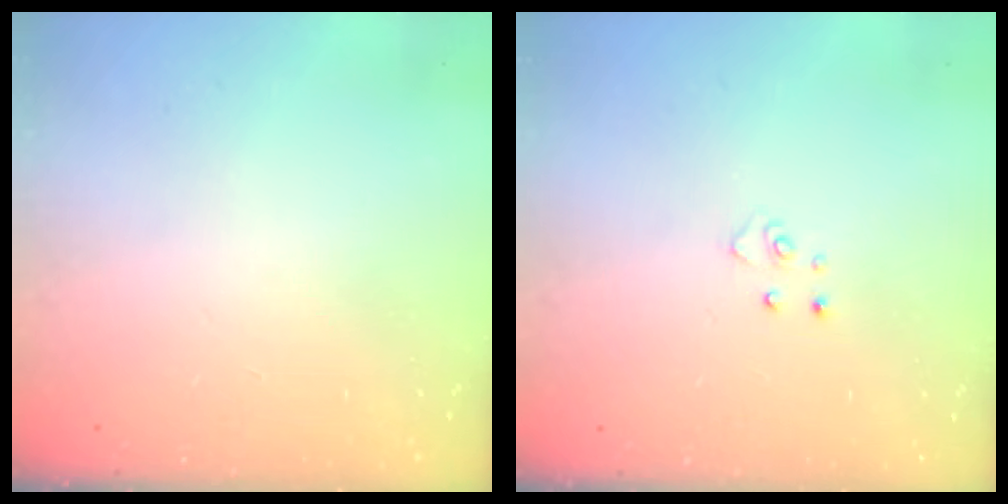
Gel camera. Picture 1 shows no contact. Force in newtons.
{"total": 4.0, "press": 4.0, "slide": 0.4}